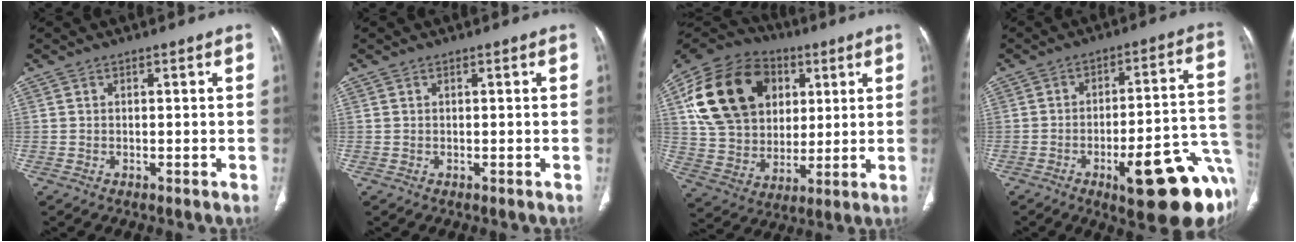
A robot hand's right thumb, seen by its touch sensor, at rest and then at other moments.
{"total": 0.0}
{"total": 24.0, "force": [7.4, 18.2, 13.9], "torque": [-0.247, 0.012, 0.134]}
{"total": 21.5, "force": [-8.8, 5.7, 18.8], "torque": [-0.171, 0.046, -0.108]}